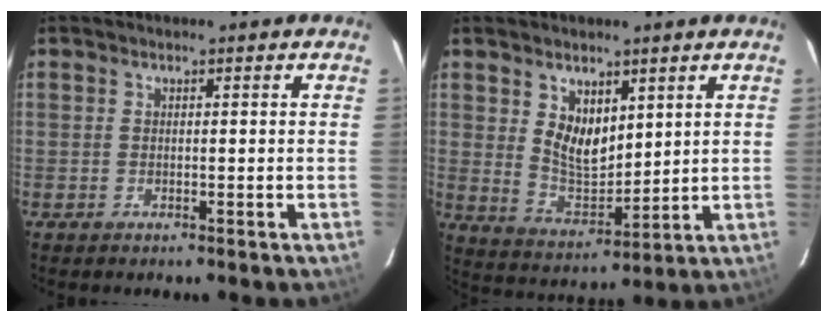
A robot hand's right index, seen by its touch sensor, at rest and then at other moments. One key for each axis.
{"total": 8.4, "fx": 3.7, "fy": 5.1, "fz": 5.5, "tx": -0.091, "ty": -0.003, "tz": 0.084}